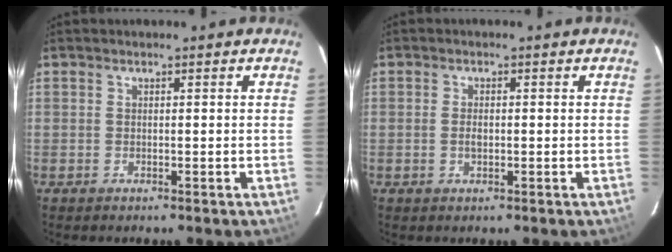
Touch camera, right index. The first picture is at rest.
{"total": 1.8, "force": [-0.3, 0.9, 1.6], "torque": [-0.030, 0.000, -0.005]}